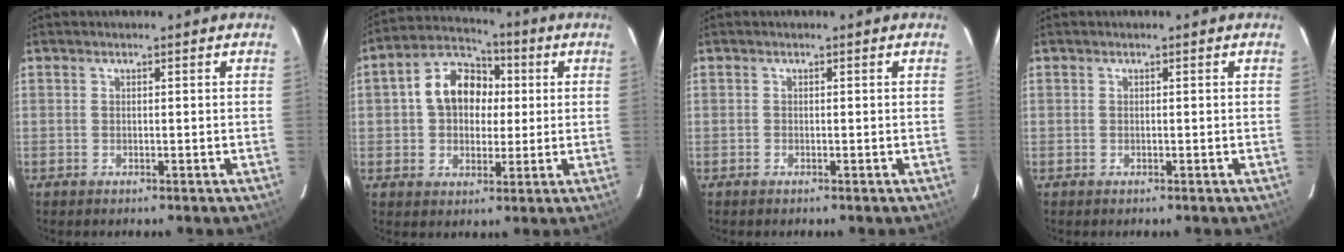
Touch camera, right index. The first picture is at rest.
{"total": 10.9, "force": [1.4, 8.4, 6.8], "torque": [-0.139, 0.039, 0.022]}
{"total": 0.0}
{"total": 0.0}